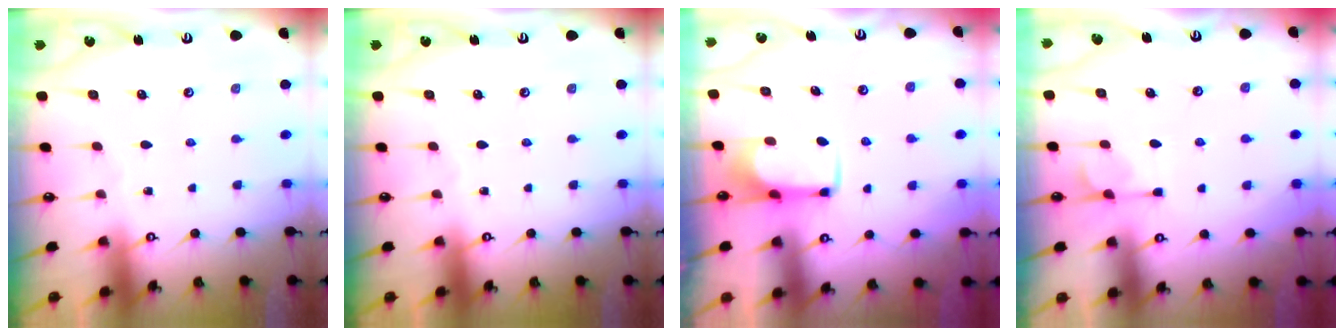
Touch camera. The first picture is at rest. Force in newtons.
{"total": 0.0}
{"total": 1.5, "press": 1.5, "slide": 0.4}
{"total": 1.2, "press": 0.6, "slide": 1.1}